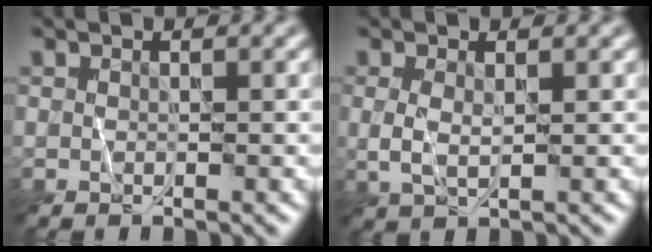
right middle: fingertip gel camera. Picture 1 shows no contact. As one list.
[{"total": 1.4, "force": [0.4, 0.5, 1.2], "torque": [-0.034, -0.002, 0.009]}]